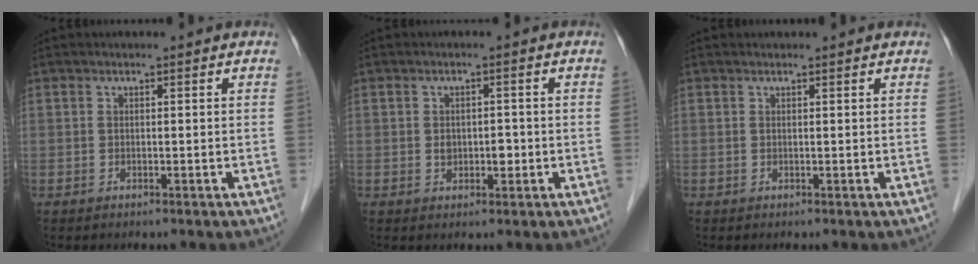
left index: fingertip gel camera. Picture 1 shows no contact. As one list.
[{"total": 2.5, "force": [-0.6, 1.7, 1.7], "torque": [-0.027, 0.001, -0.005]}, {"total": 0.9, "force": [0.9, 0.1, 0.3], "torque": [-0.009, 0.015, 0.016]}]